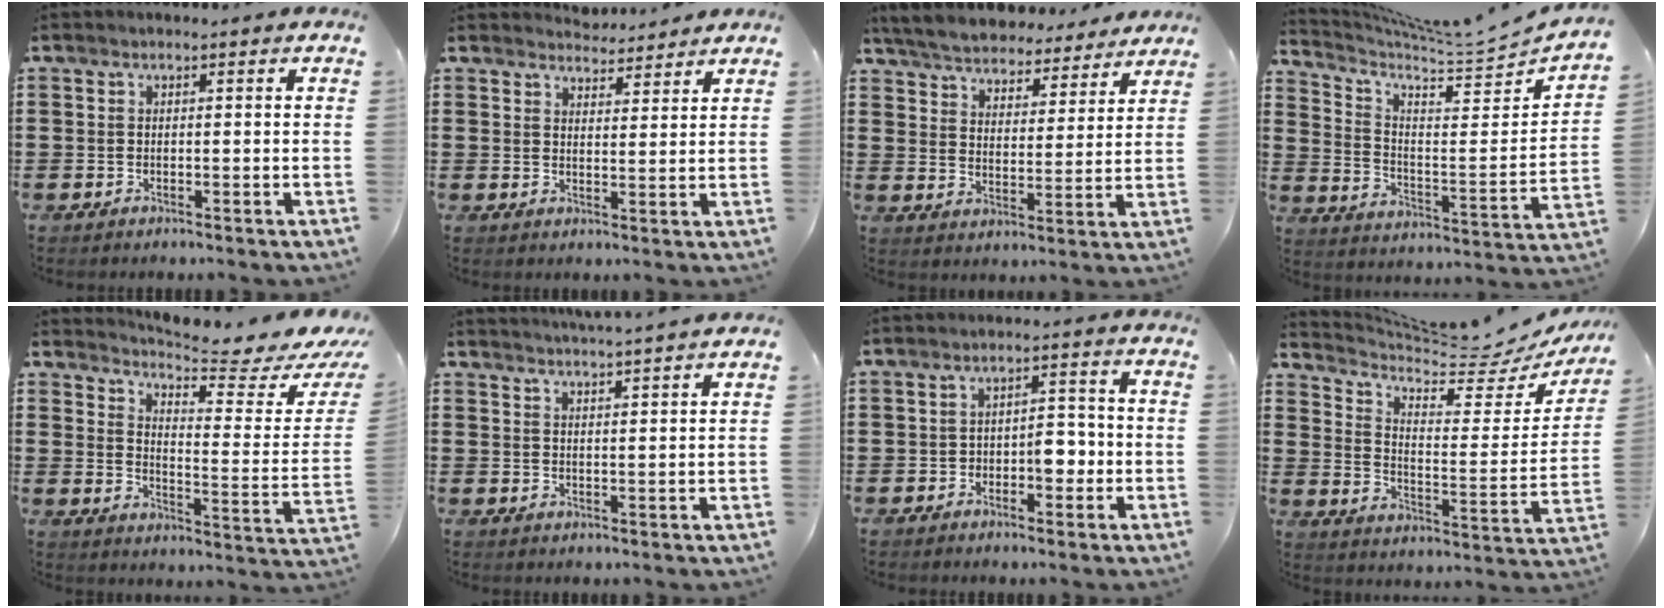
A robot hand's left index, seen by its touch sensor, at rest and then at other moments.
{"total": 3.8, "force": [3.7, 0.5, 0.2], "torque": [-0.014, -0.013, 0.070]}
{"total": 5.5, "force": [5.5, 0.1, 0.2], "torque": [-0.035, -0.039, 0.094]}
{"total": 5.3, "force": [4.9, -0.4, 1.8], "torque": [-0.063, -0.056, 0.075]}
{"total": 4.9, "force": [4.4, 0.2, 2.2], "torque": [-0.053, -0.054, 0.070]}
{"total": 3.1, "force": [3.0, -0.8, 0.3], "torque": [-0.014, -0.015, 0.054]}
{"total": 4.2, "force": [-1.3, 2.3, 3.3], "torque": [-0.053, 0.004, -0.027]}
{"total": 5.8, "force": [5.4, 1.2, 2.0], "torque": [-0.060, -0.045, 0.086]}